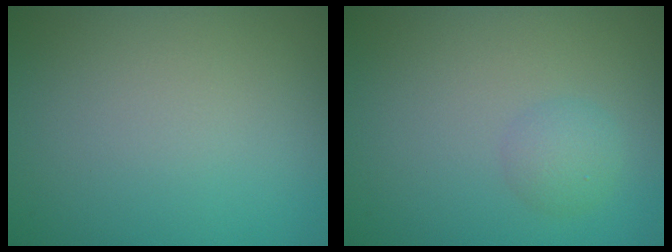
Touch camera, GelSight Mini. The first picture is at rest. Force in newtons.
{"total": 1.7, "press": 1.7, "slide": 0.0}